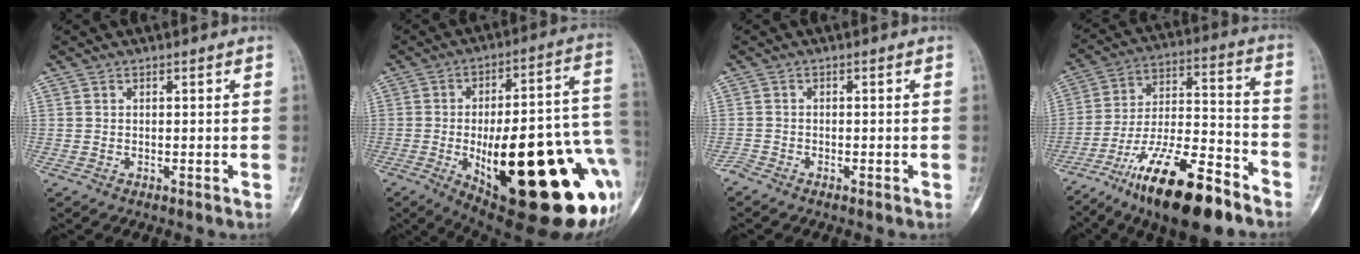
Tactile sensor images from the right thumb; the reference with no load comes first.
{"total": 37.1, "force": [-9.5, 13.2, 33.3], "torque": [-0.372, 0.020, -0.117]}
{"total": 1.4, "force": [-1.3, 0.4, 0.3], "torque": [-0.007, 0.002, -0.028]}
{"total": 21.4, "force": [-13.9, 6.3, 15.0], "torque": [-0.256, 0.077, -0.238]}